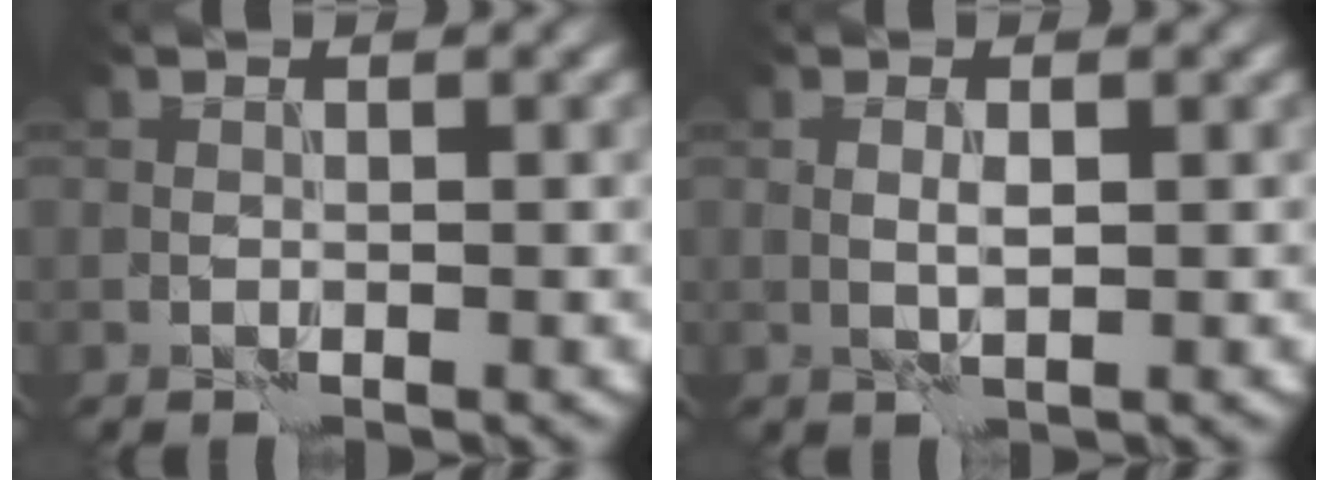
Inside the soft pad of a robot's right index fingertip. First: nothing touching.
{"total": 0.9, "force": [0.2, 0.1, 0.9], "torque": [-0.020, 0.001, 0.005]}